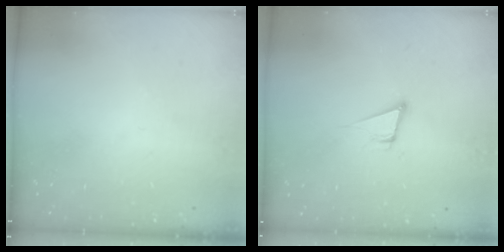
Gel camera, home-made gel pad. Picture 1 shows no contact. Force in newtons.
{"total": 3.8, "press": 1.9, "slide": 3.3}